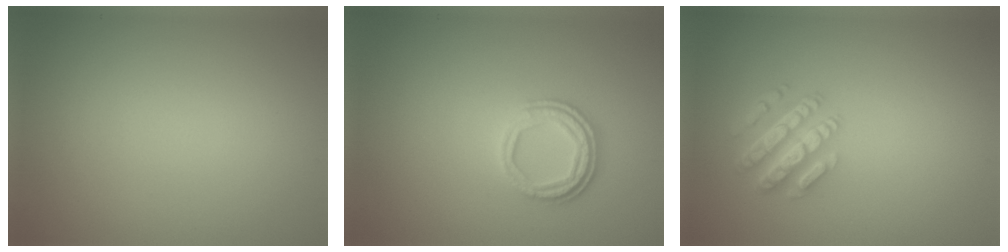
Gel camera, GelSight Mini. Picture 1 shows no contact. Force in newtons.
{"total": 3.2, "press": 2.5, "slide": 2.0}
{"total": 3.8, "press": 3.4, "slide": 1.6}